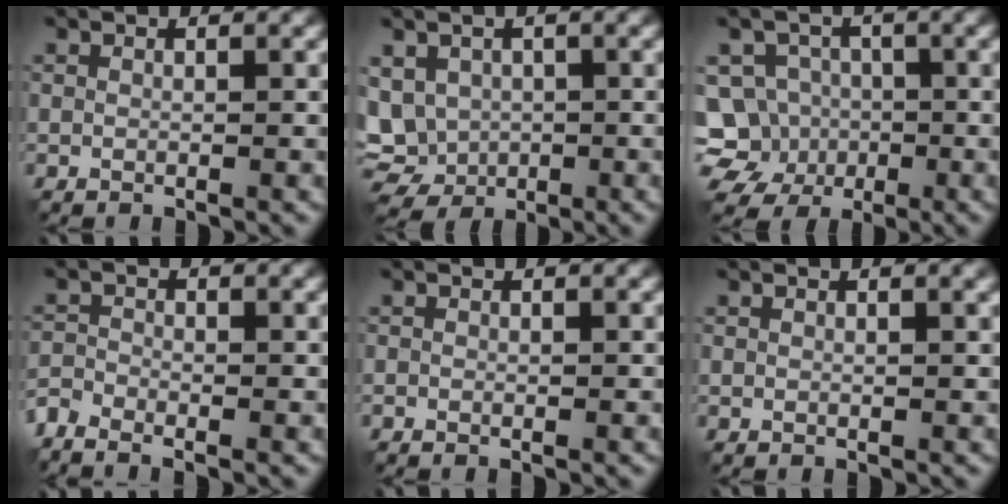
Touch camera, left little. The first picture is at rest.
{"total": 6.0, "force": [0.1, 5.1, 3.2], "torque": [-0.079, -0.004, 0.007]}
{"total": 7.9, "force": [-2.3, 7.3, 1.9], "torque": [-0.035, 0.014, -0.062]}
{"total": 2.2, "force": [-2.0, 0.6, 0.7], "torque": [-0.020, -0.009, -0.055]}
{"total": 0.0}
{"total": 0.8, "force": [0.4, 0.2, 0.6], "torque": [-0.003, 0.006, 0.005]}